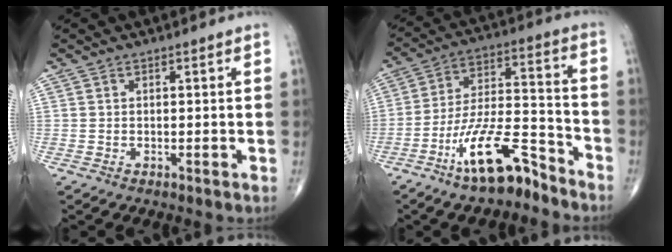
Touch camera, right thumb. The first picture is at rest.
{"total": 14.3, "force": [-9.8, 4.4, 9.4], "torque": [-0.166, 0.078, -0.179]}